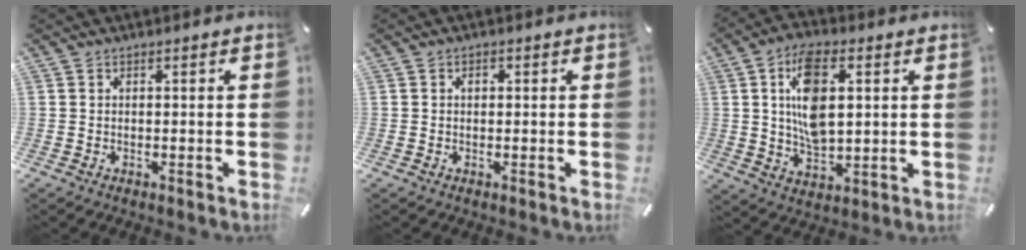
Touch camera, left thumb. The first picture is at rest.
{"total": 1.1, "force": [0.1, 0.8, 0.7], "torque": [-0.008, 0.002, -0.001]}
{"total": 12.8, "force": [2.9, 7.2, 10.1], "torque": [-0.184, -0.001, 0.048]}